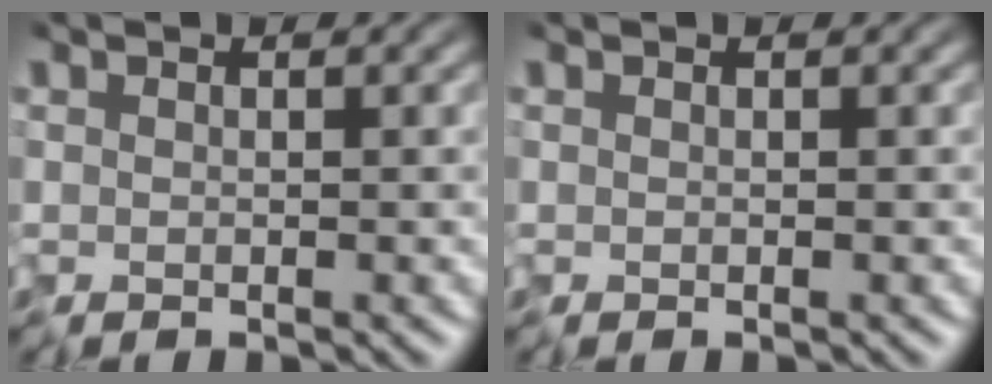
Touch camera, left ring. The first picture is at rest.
{"total": 0.0}